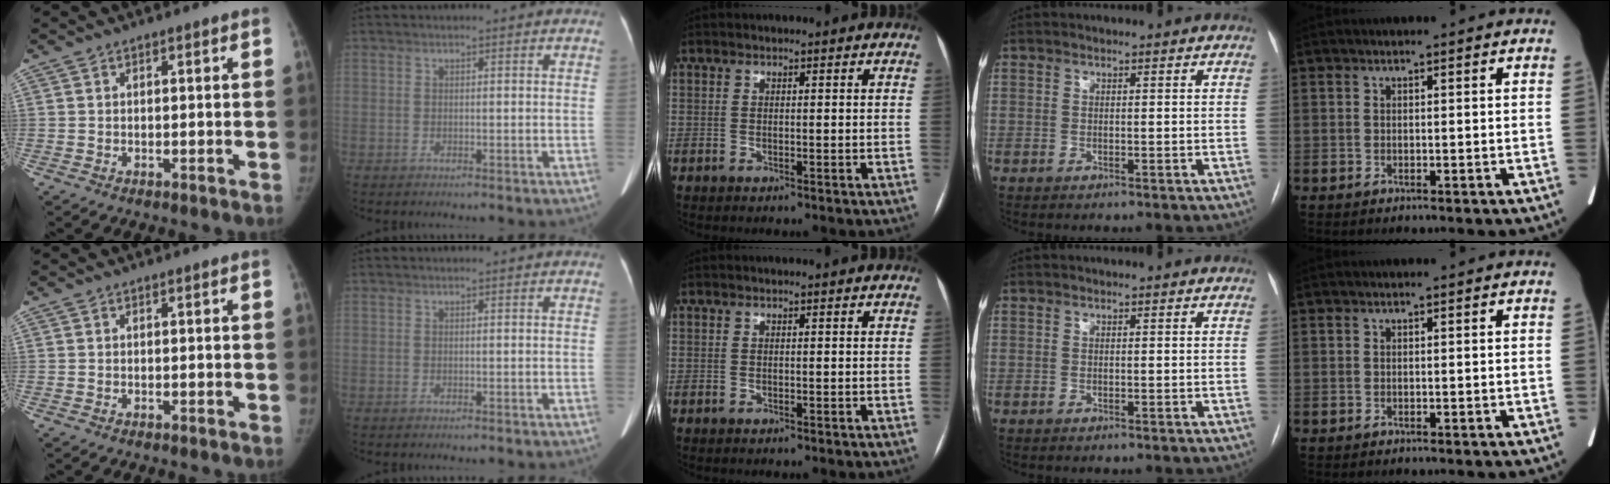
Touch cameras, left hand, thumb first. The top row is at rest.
{}